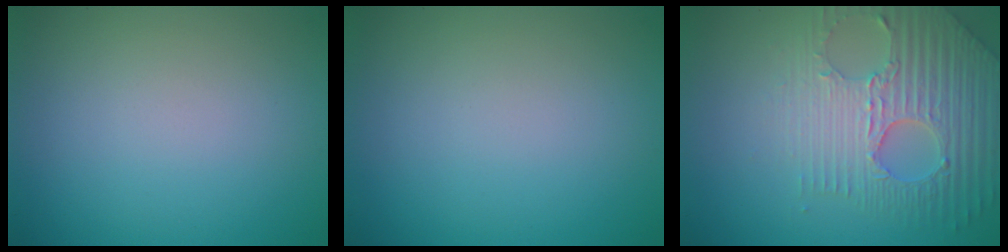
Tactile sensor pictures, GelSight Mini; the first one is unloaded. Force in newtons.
{"total": 0.0}
{"total": 6.4, "press": 5.1, "slide": 3.9}